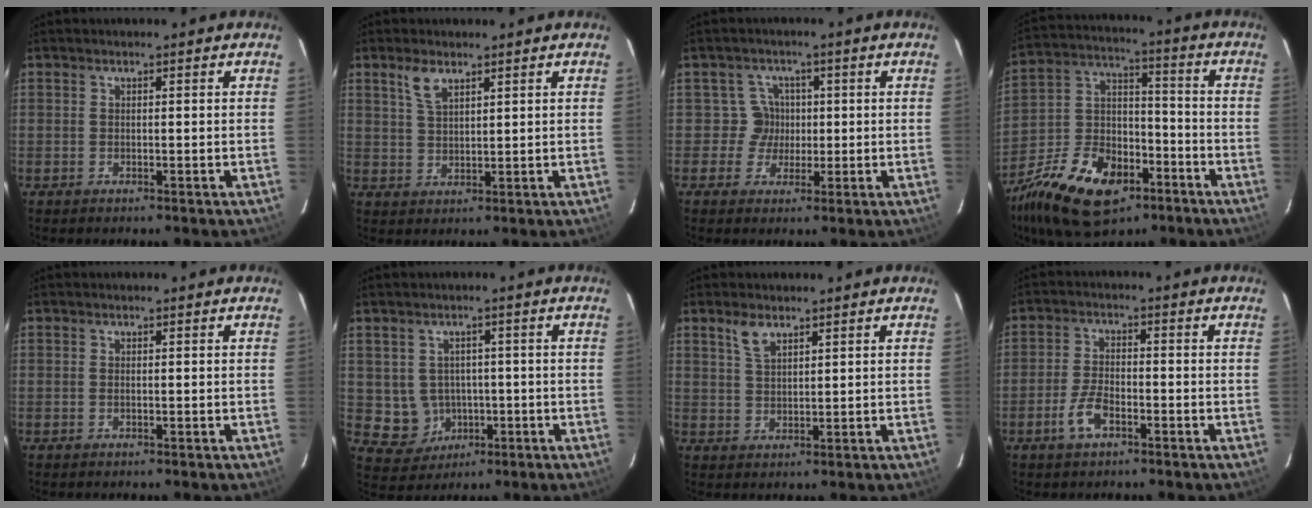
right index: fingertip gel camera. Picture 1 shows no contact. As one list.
[{"total": 4.1, "force": [2.7, 1.7, 2.6], "torque": [-0.051, 0.004, 0.055]}, {"total": 4.0, "force": [0.0, 4.0, -0.5], "torque": [0.018, 0.013, -0.002]}, {"total": 22.4, "force": [-13.0, 12.2, 13.6], "torque": [-0.292, -0.009, -0.216]}, {"total": 0.6, "force": [-0.1, 0.0, 0.6], "torque": [-0.013, 0.002, -0.003]}, {"total": 6.5, "force": [-0.7, 6.4, 1.2], "torque": [-0.042, 0.015, 0.013]}, {"total": 3.7, "force": [2.5, 1.6, 2.2], "torque": [-0.042, 0.004, 0.051]}, {"total": 5.3, "force": [-2.9, 2.2, 3.9], "torque": [-0.088, 0.003, -0.053]}]